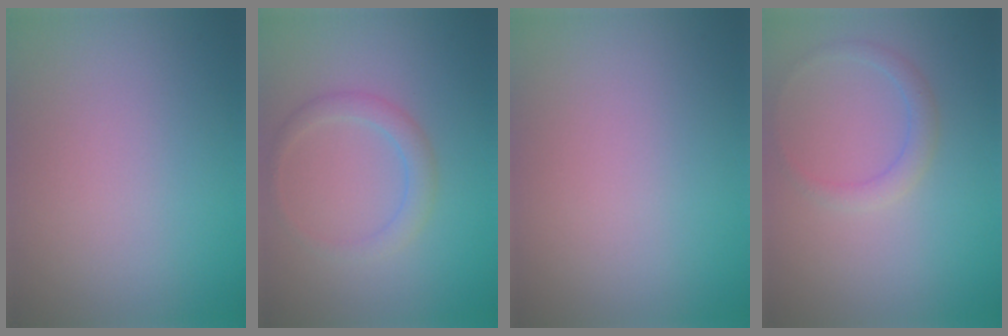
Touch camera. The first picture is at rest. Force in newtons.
{"total": 2.0, "press": 2.0, "slide": 0.1}
{"total": 0.0}
{"total": 1.5, "press": 1.5, "slide": 0.0}